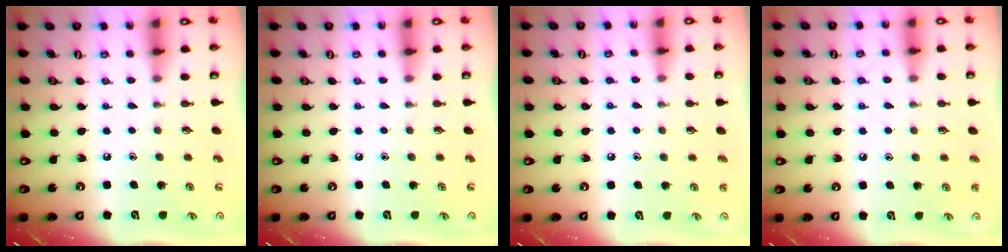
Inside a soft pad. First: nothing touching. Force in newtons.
{"total": 0.0}
{"total": 4.2, "press": 4.2, "slide": 0.6}
{"total": 5.9, "press": 5.8, "slide": 0.6}